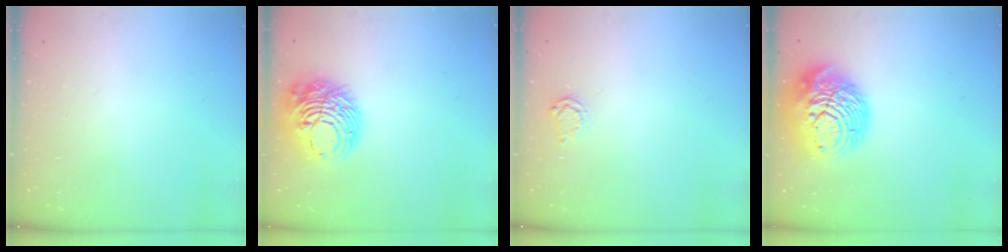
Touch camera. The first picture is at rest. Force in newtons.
{"total": 11.4, "press": 11.3, "slide": 1.1}
{"total": 4.0, "press": 3.9, "slide": 0.5}
{"total": 16.8, "press": 16.7, "slide": 1.8}